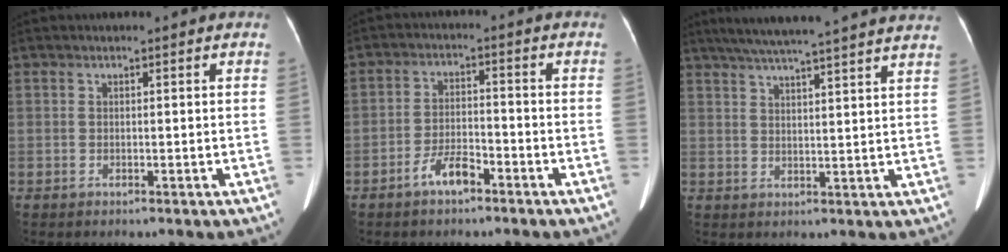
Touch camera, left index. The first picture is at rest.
{"total": 4.7, "force": [-3.4, 1.5, 3.0], "torque": [-0.063, 0.005, -0.061]}
{"total": 20.9, "force": [18.3, -0.3, 10.1], "torque": [-0.164, 0.015, 0.237]}